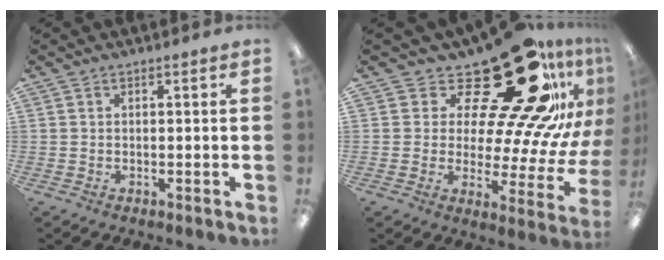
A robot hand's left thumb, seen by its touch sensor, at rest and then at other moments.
{"total": 28.5, "force": [18.6, 10.3, 19.0], "torque": [-0.256, -0.153, 0.319]}